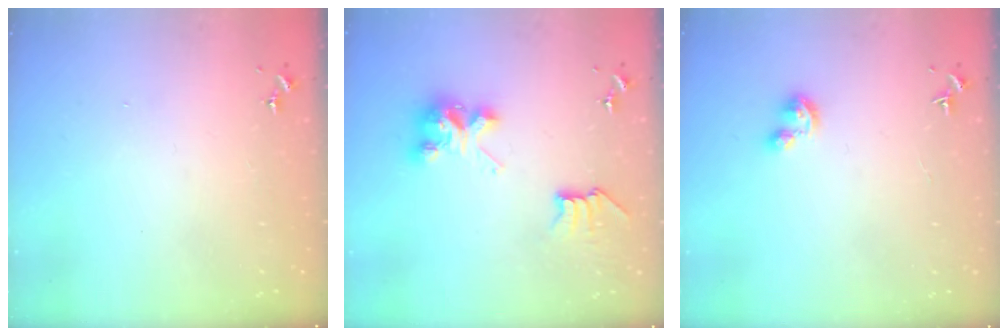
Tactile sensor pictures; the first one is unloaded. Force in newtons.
{"total": 7.7, "press": 7.7, "slide": 0.1}
{"total": 4.4, "press": 4.4, "slide": 0.4}